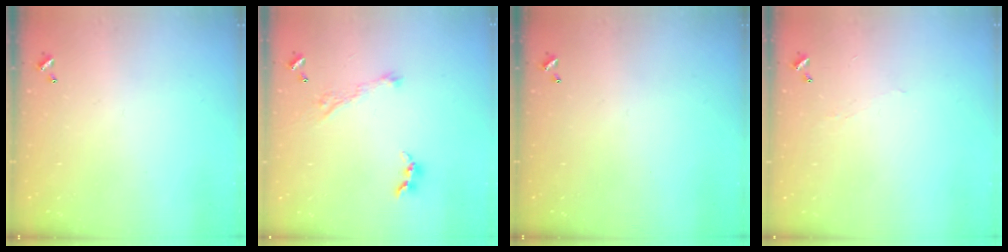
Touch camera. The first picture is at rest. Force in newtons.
{"total": 3.7, "press": 3.7, "slide": 0.2}
{"total": 0.0}
{"total": 0.8, "press": 0.7, "slide": 0.4}